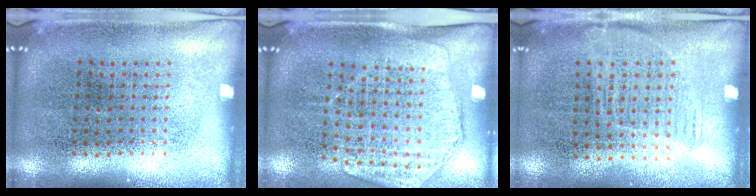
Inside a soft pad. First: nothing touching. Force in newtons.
{"total": 1.7, "press": 1.4, "slide": 0.9}
{"total": 1.1, "press": 0.9, "slide": 0.7}